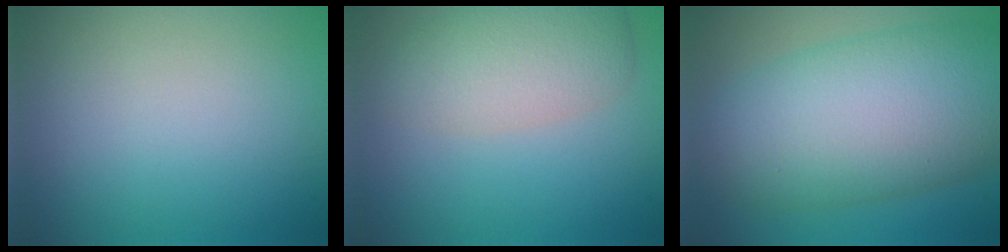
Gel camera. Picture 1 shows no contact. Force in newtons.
{"total": 4.8, "press": 4.8, "slide": 0.2}
{"total": 12.0, "press": 12.0, "slide": 0.4}